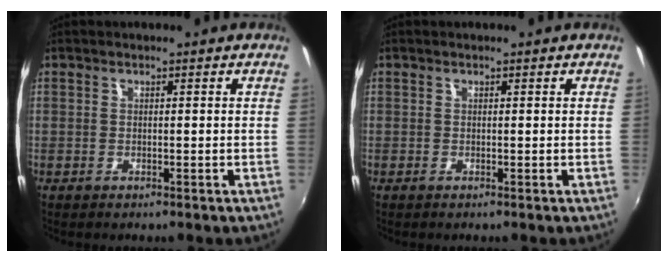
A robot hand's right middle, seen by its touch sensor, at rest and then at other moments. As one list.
[{"total": 0.0}]